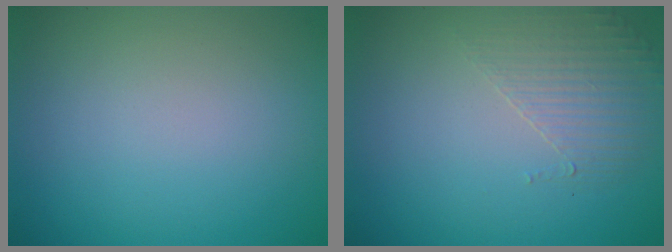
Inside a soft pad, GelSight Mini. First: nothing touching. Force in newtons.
{"total": 1.7, "press": 0.9, "slide": 1.4}